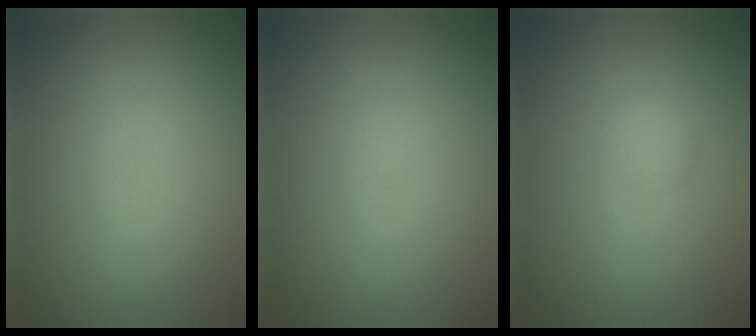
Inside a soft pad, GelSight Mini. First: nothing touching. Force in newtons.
{"total": 0.0}
{"total": 1.0, "press": 1.0, "slide": 0.0}